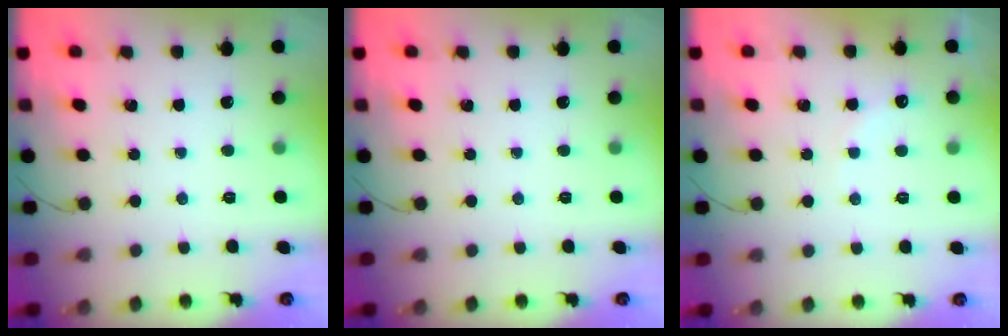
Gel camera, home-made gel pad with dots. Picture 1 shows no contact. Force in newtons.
{"total": 0.0}
{"total": 6.8, "press": 6.6, "slide": 1.5}